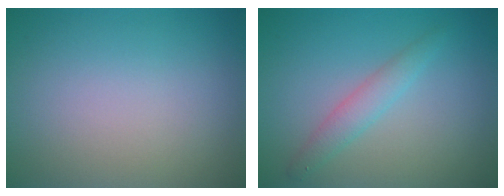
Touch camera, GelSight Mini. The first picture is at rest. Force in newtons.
{"total": 2.0, "press": 2.0, "slide": 0.1}